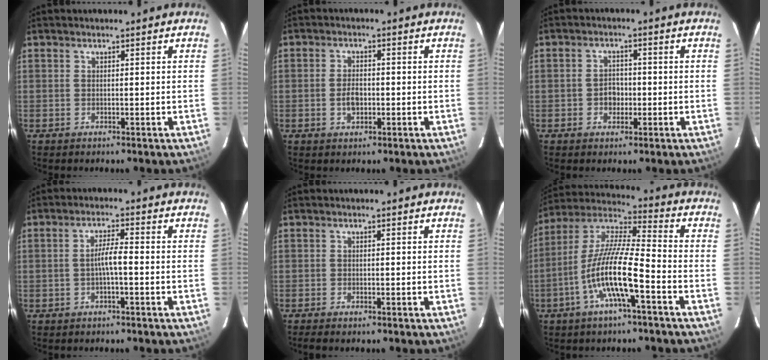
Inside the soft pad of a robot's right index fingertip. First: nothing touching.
{"total": 3.5, "force": [-0.9, 2.1, 2.7], "torque": [-0.053, 0.002, -0.013]}
{"total": 3.2, "force": [-0.8, 2.6, 1.6], "torque": [-0.029, 0.009, -0.011]}
{"total": 3.1, "force": [-1.0, 0.1, 3.0], "torque": [-0.057, 0.007, -0.018]}
{"total": 2.1, "force": [-1.7, 0.4, 1.0], "torque": [-0.026, -0.007, -0.031]}
{"total": 13.5, "force": [-5.5, 1.9, 12.1], "torque": [-0.238, -0.001, -0.110]}